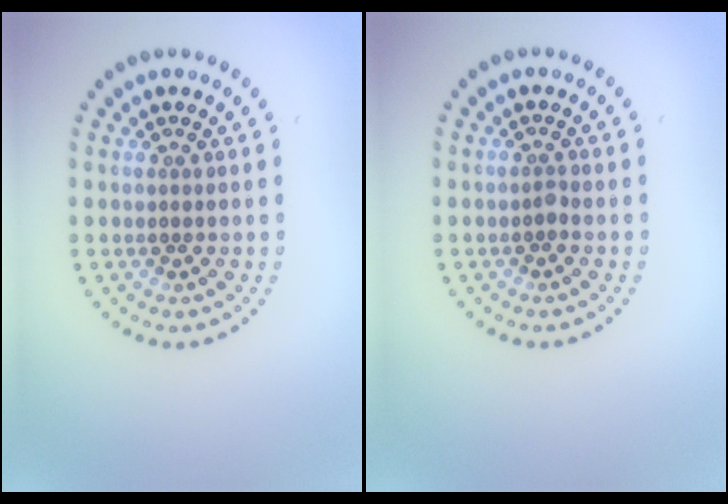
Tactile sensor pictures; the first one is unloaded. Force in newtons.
{"total": 0.6, "press": 0.4, "slide": 0.3}